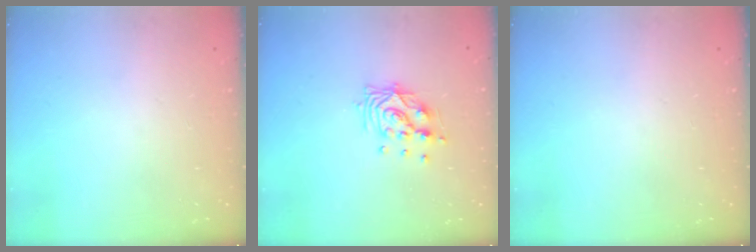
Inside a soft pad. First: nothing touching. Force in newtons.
{"total": 10.6, "press": 10.5, "slide": 0.8}
{"total": 0.0}